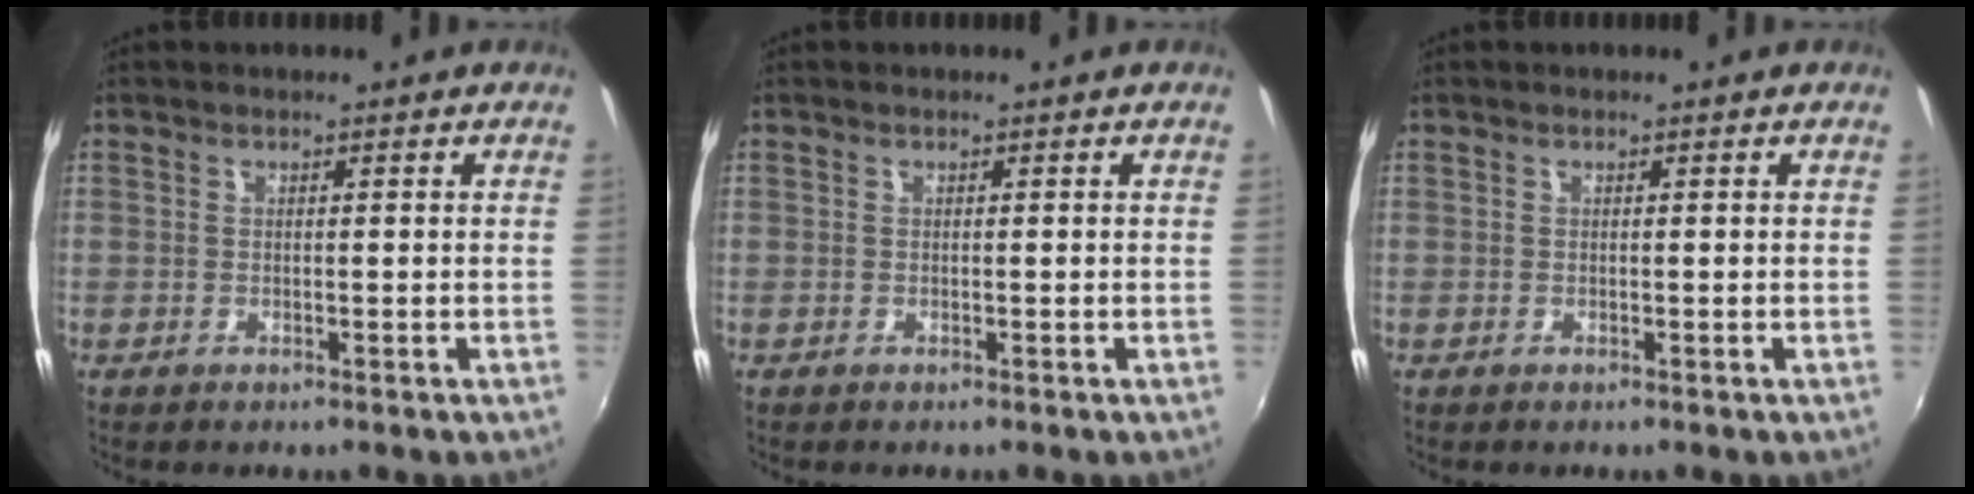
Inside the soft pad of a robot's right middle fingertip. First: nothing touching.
{"total": 0.0}
{"total": 0.0}